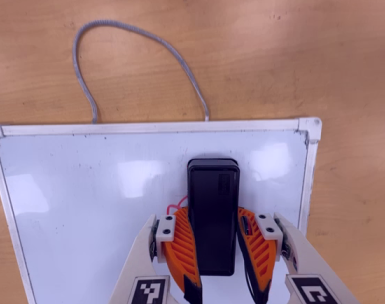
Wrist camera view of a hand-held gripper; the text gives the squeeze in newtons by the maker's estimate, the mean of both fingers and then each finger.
{"total": 14.3, "left": 13.3, "right": 15.3}